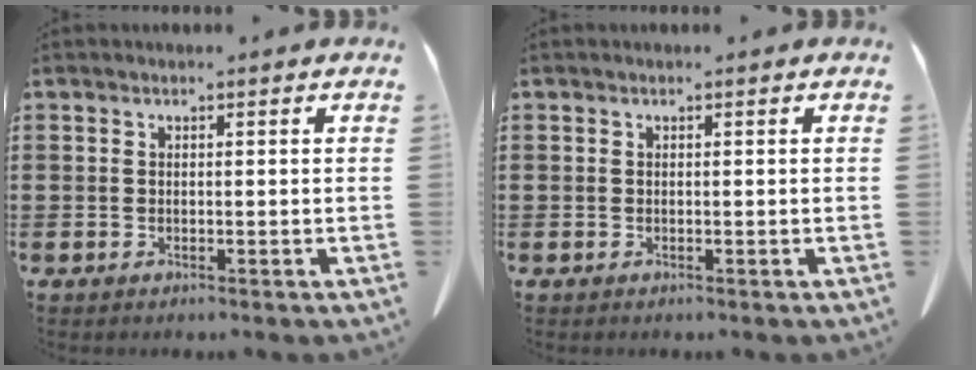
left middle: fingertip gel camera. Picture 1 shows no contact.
{"total": 0.0}